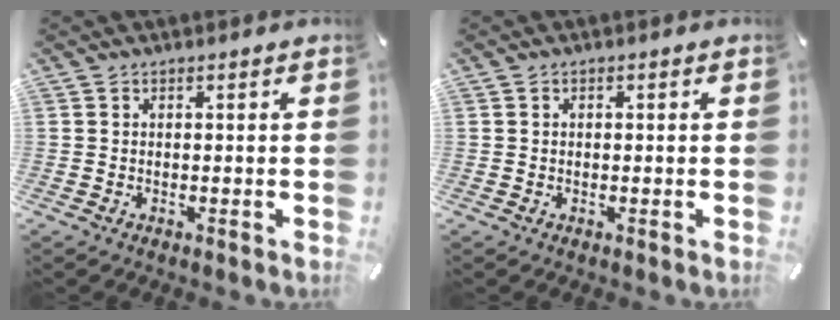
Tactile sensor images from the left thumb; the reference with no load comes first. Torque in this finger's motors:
{"motor_torque": [-0.28, -0.52, -0.10, 0.31, 0.00]}